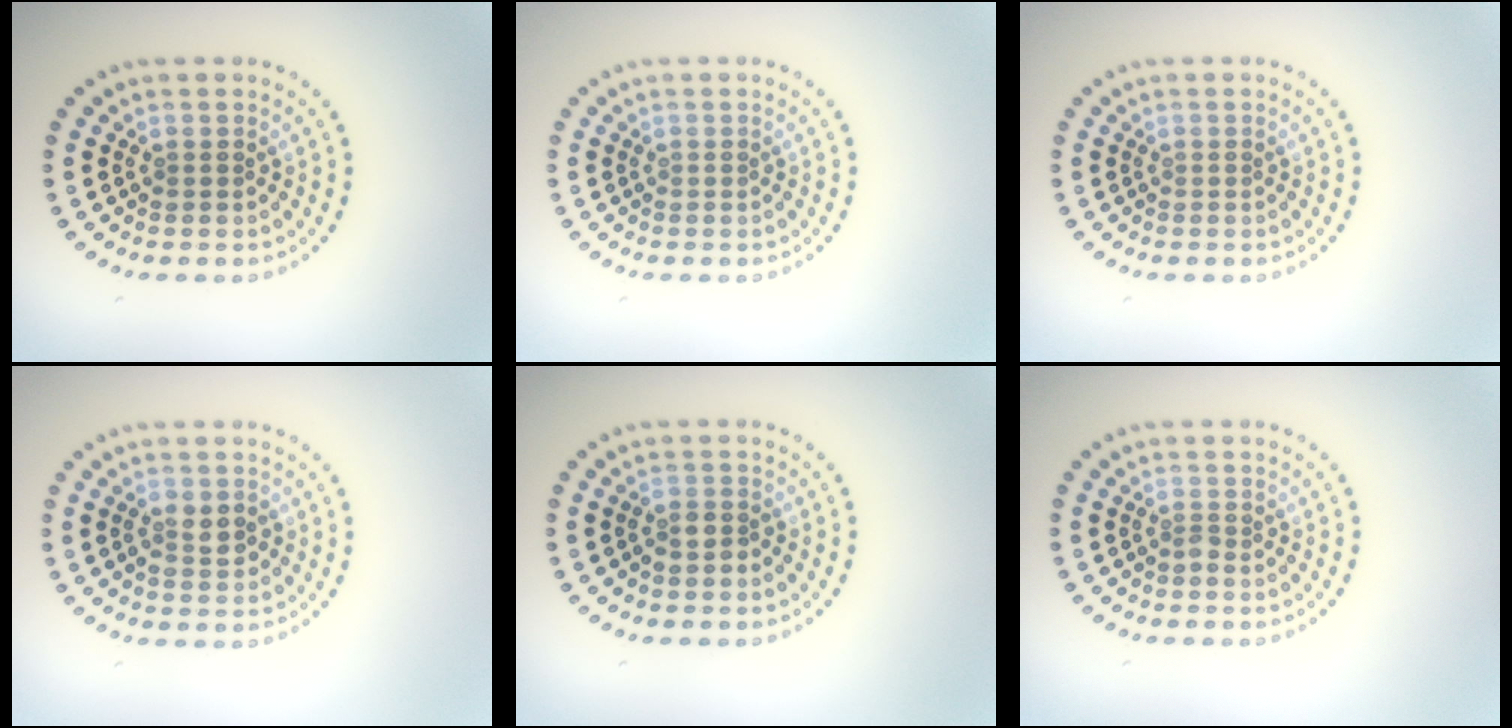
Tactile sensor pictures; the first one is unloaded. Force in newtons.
{"total": 0.0}
{"total": 0.0}
{"total": 2.1, "press": 2.1, "slide": 0.3}
{"total": 1.5, "press": 1.3, "slide": 0.7}
{"total": 0.6, "press": 0.5, "slide": 0.4}